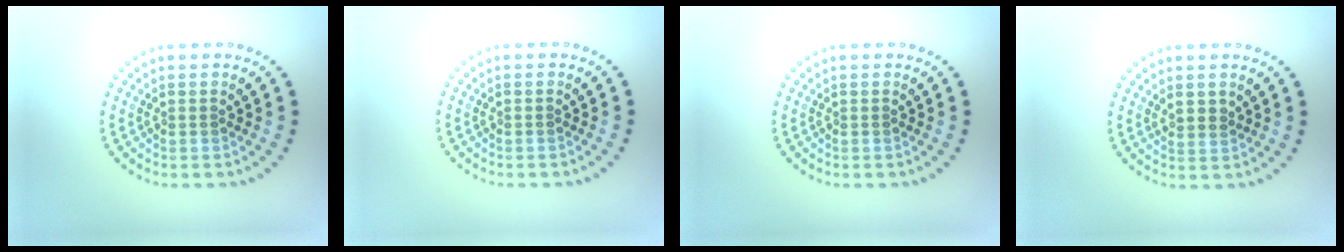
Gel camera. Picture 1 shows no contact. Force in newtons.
{"total": 0.0}
{"total": 0.0}
{"total": 0.9, "press": 0.8, "slide": 0.5}